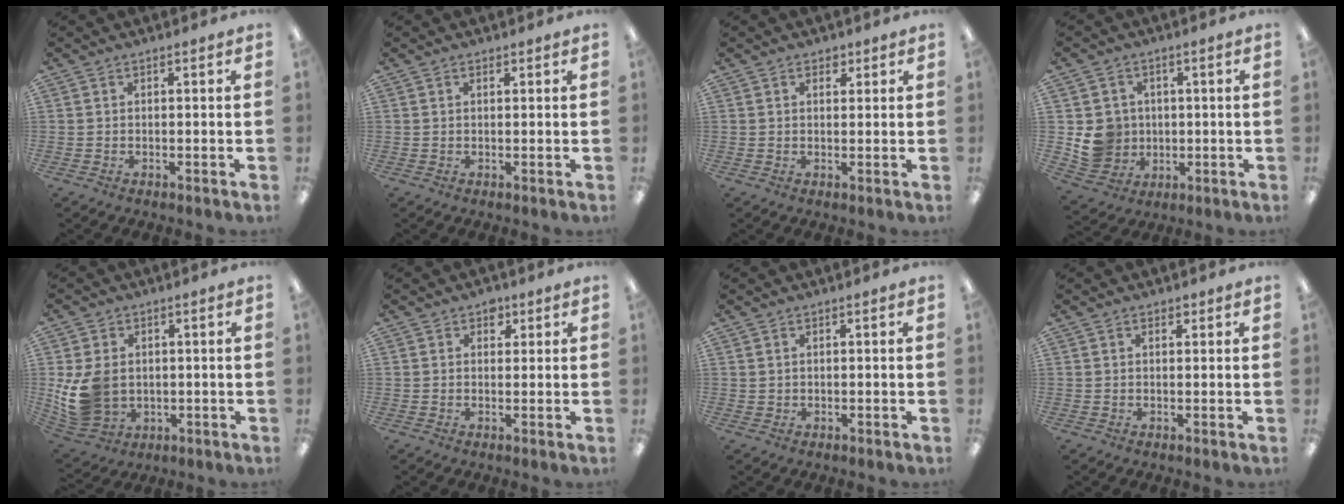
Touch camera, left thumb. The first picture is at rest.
{"total": 0.7, "force": [0.4, 0.3, 0.4], "torque": [0.000, -0.003, 0.006]}
{"total": 2.1, "force": [1.3, 1.4, 1.0], "torque": [-0.005, -0.004, 0.019]}
{"total": 8.6, "force": [0.0, 8.4, 2.2], "torque": [-0.049, 0.007, 0.012]}
{"total": 11.6, "force": [0.0, 9.4, 6.8], "torque": [-0.161, 0.004, 0.002]}
{"total": 2.6, "force": [1.5, 1.8, 1.0], "torque": [0.002, -0.006, 0.021]}
{"total": 0.7, "force": [0.4, 0.6, 0.0], "torque": [-0.001, 0.002, 0.008]}
{"total": 1.2, "force": [0.7, 0.8, 0.6], "torque": [-0.005, -0.002, 0.011]}